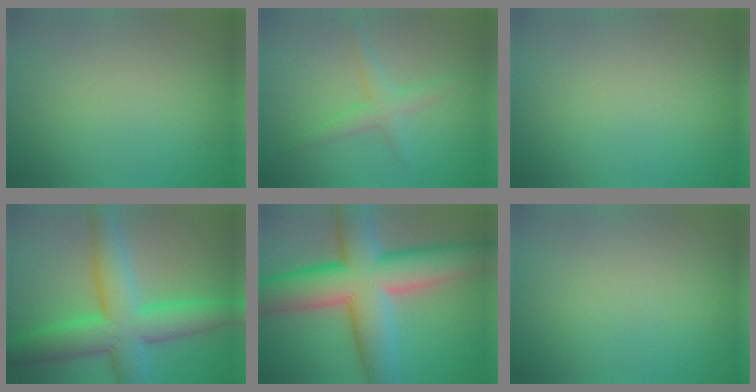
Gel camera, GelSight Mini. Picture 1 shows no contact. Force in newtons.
{"total": 2.1, "press": 2.1, "slide": 0.1}
{"total": 0.0}
{"total": 9.1, "press": 9.1, "slide": 0.1}
{"total": 13.3, "press": 13.3, "slide": 0.3}
{"total": 0.0}